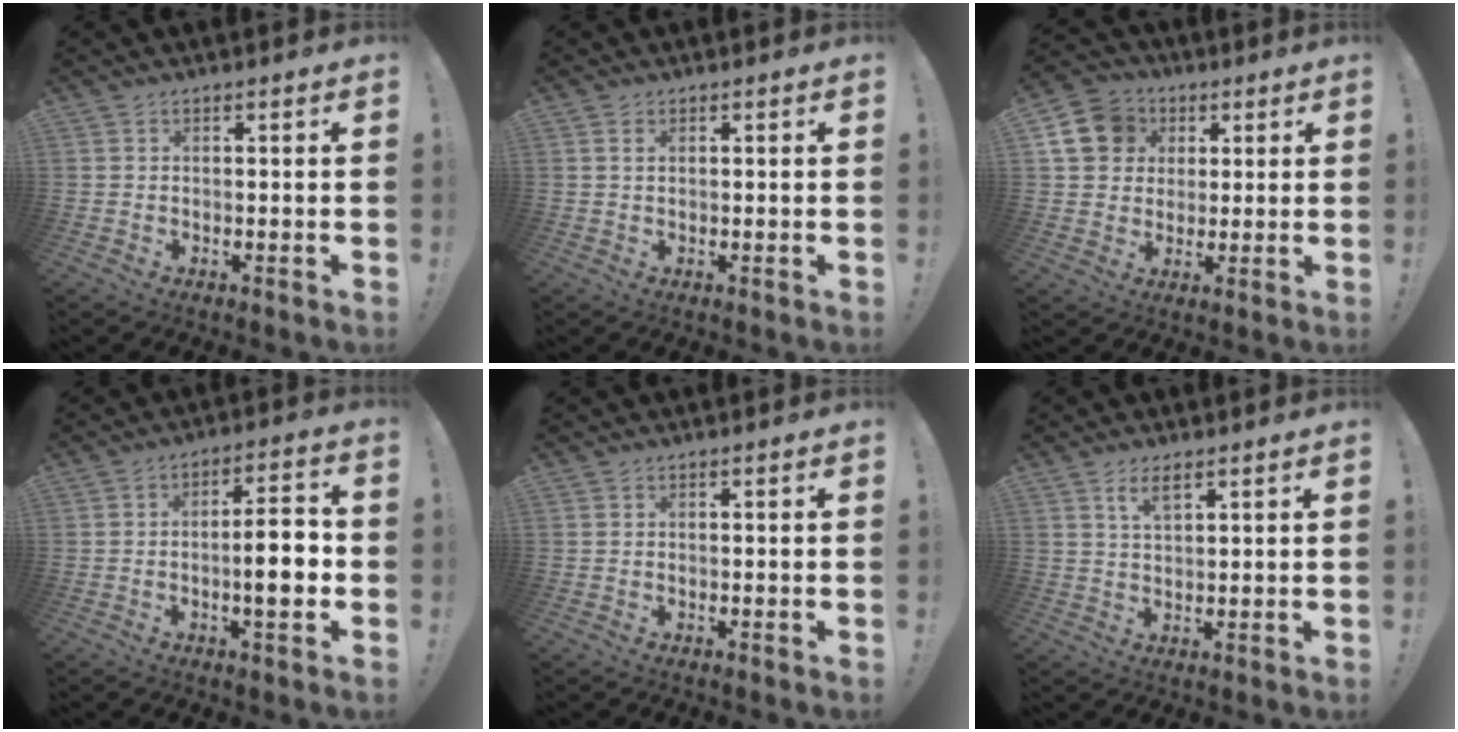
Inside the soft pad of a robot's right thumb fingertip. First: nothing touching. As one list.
[{"total": 1.2, "force": [0.5, 0.6, 0.9], "torque": [-0.012, -0.001, 0.007]}, {"total": 13.0, "force": [4.0, 11.3, 5.1], "torque": [-0.075, -0.010, 0.081]}, {"total": 9.5, "force": [-1.9, 2.3, 9.0], "torque": [-0.122, 0.002, -0.037]}, {"total": 0.0}, {"total": 4.3, "force": [2.5, 1.6, 3.1], "torque": [-0.053, -0.008, 0.043]}]